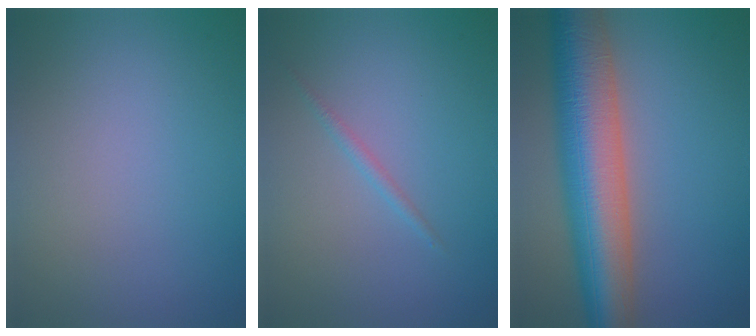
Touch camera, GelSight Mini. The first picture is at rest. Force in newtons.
{"total": 0.8, "press": 0.8, "slide": 0.0}
{"total": 10.8, "press": 10.7, "slide": 0.5}